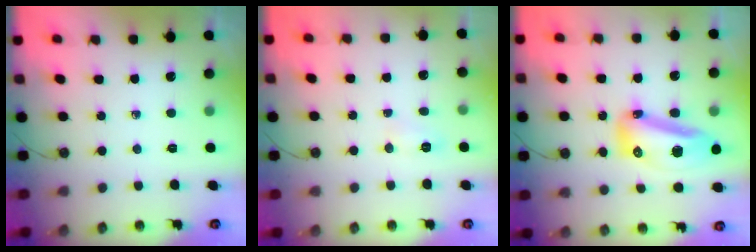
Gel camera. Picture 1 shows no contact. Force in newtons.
{"total": 6.1, "press": 6.1, "slide": 0.6}
{"total": 17.6, "press": 16.0, "slide": 7.2}